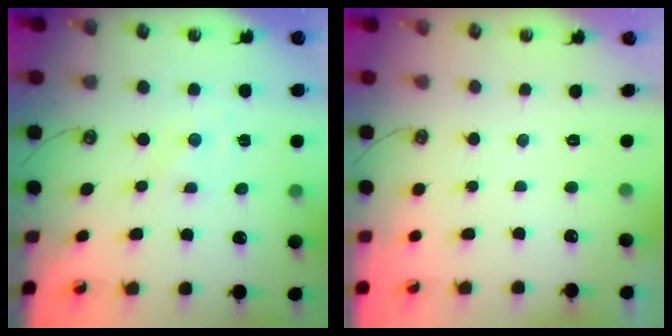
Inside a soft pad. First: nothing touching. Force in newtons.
{"total": 0.0}